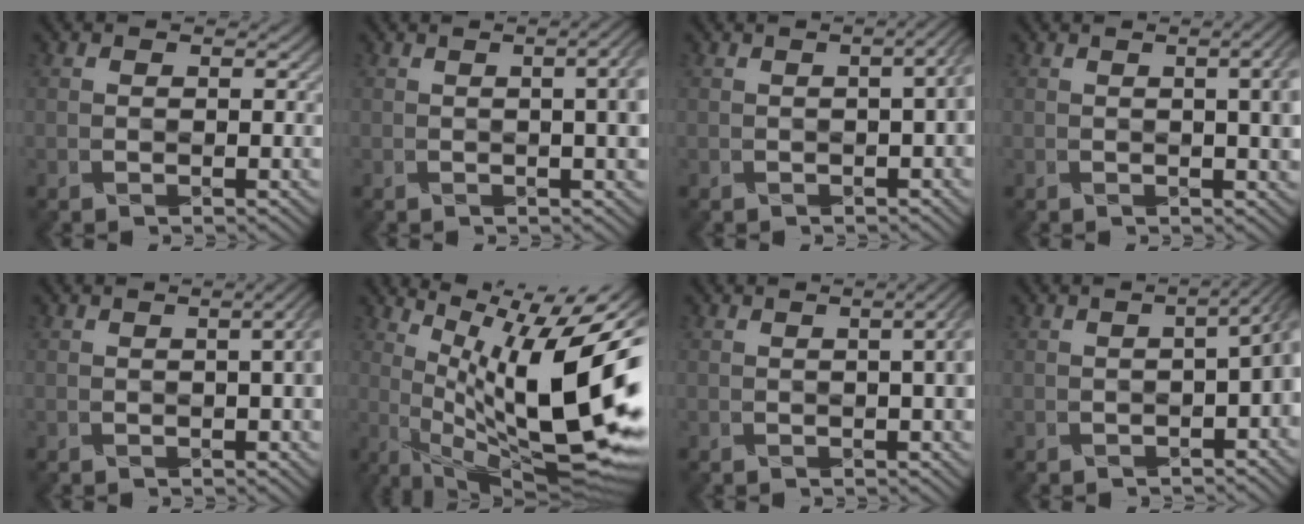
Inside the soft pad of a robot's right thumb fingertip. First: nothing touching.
{"total": 6.2, "force": [0.2, 1.8, 6.0], "torque": [-0.059, 0.017, 0.002]}
{"total": 3.7, "force": [-0.2, 0.8, 3.6], "torque": [-0.038, 0.010, 0.001]}
{"total": 5.1, "force": [0.5, 1.2, 4.9], "torque": [-0.055, 0.010, 0.011]}
{"total": 4.0, "force": [0.1, 0.9, 3.9], "torque": [-0.042, 0.012, 0.003]}
{"total": 18.3, "force": [2.7, 5.3, 17.3], "torque": [-0.269, 0.018, 0.068]}
{"total": 4.6, "force": [0.2, 1.1, 4.5], "torque": [-0.046, 0.014, 0.003]}
{"total": 4.3, "force": [-1.2, 1.1, 4.0], "torque": [-0.048, 0.000, -0.015]}